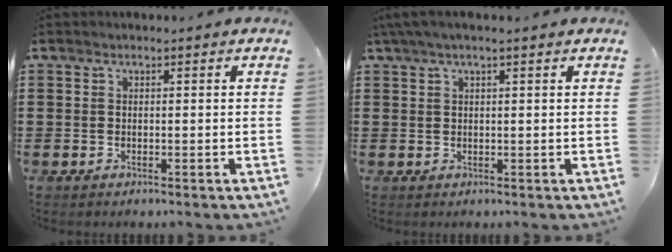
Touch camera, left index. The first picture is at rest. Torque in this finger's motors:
{"motor_torque": [2.14, 0.00, 0.19, 0.07]}